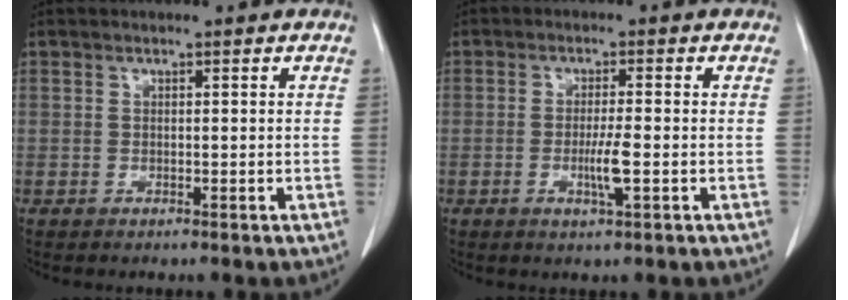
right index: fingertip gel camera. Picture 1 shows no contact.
{"total": 3.7, "force": [-1.0, 0.0, 3.5], "torque": [-0.067, -0.005, -0.015]}